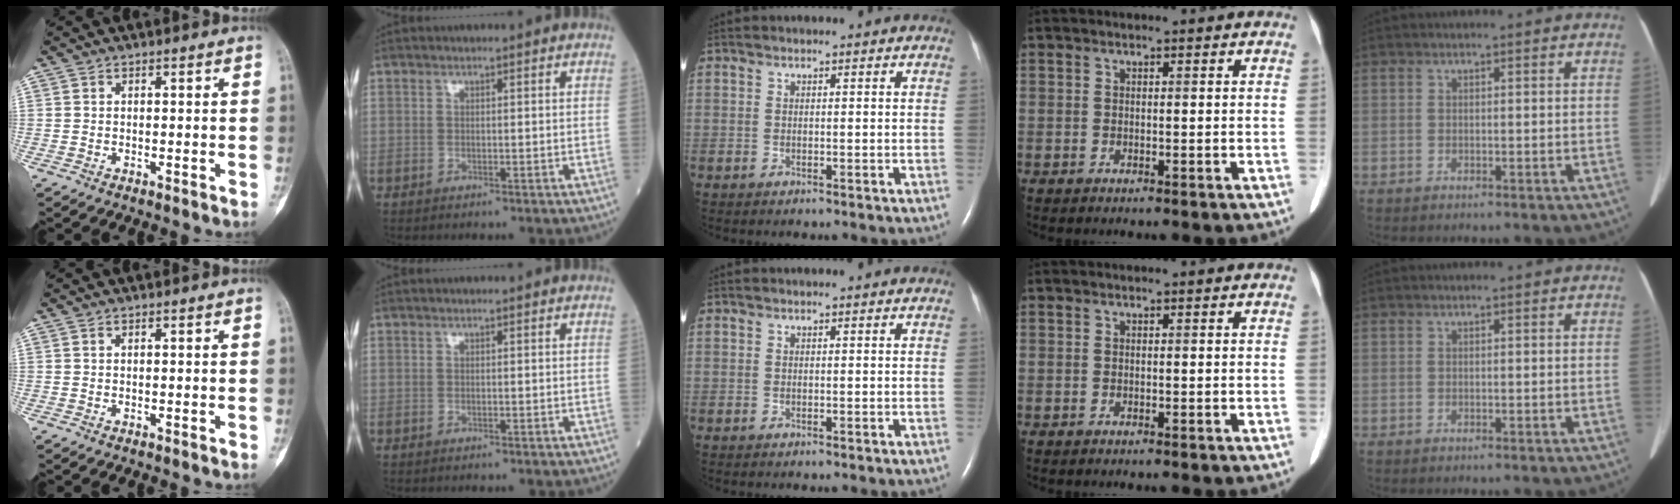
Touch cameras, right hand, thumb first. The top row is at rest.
{}